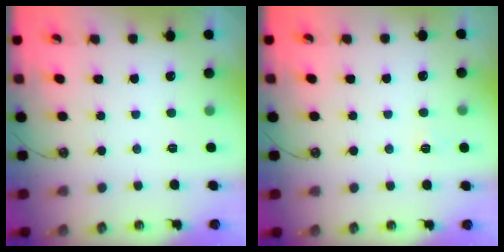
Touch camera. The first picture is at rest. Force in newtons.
{"total": 3.6, "press": 3.5, "slide": 0.4}